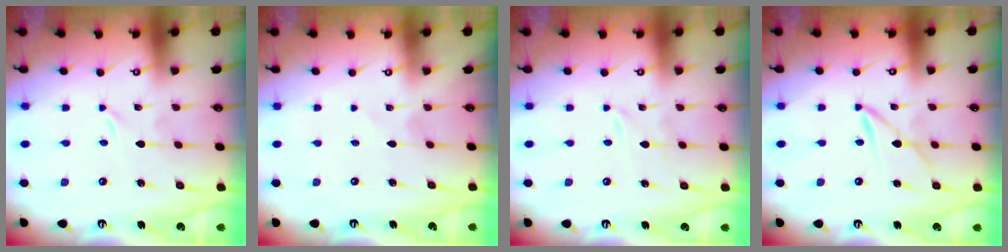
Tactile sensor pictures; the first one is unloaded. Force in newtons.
{"total": 0.7, "press": 0.7, "slide": 0.1}
{"total": 0.9, "press": 0.9, "slide": 0.1}
{"total": 2.9, "press": 2.9, "slide": 0.3}